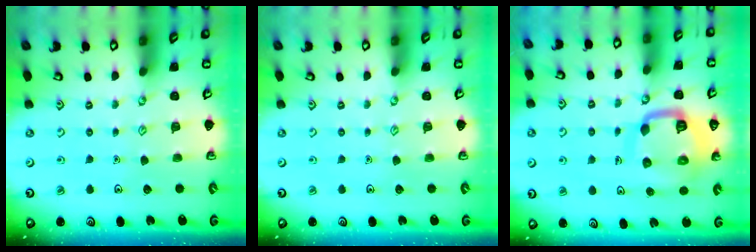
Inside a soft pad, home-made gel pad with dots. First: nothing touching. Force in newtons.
{"total": 0.0}
{"total": 13.0, "press": 13.0, "slide": 1.4}